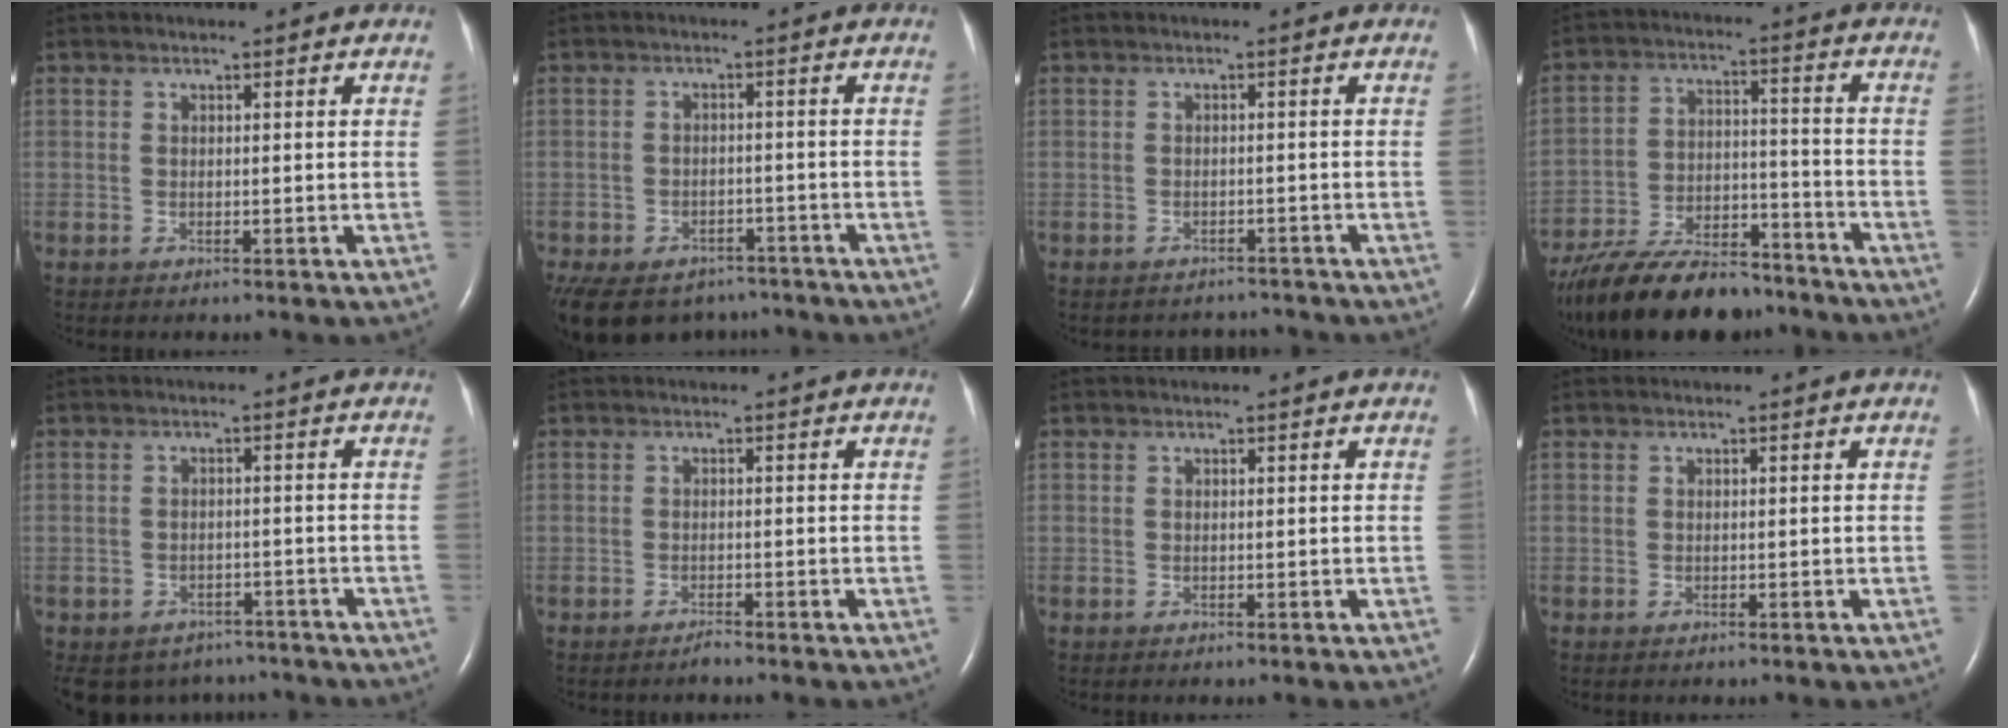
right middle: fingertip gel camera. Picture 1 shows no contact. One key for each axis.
{"total": 18.4, "fx": -12.5, "fy": 11.7, "fz": 6.6, "tx": -0.219, "ty": -0.007, "tz": -0.165}
{"total": 3.2, "fx": -3.0, "fy": 0.8, "fz": -0.7, "tx": 0.008, "ty": -0.003, "tz": -0.042}
{"total": 18.9, "fx": -16.1, "fy": 5.6, "fz": 8.0, "tx": -0.159, "ty": -0.003, "tz": -0.261}
{"total": 7.9, "fx": -6.7, "fy": 4.2, "fz": 0.5, "tx": -0.008, "ty": 0.010, "tz": -0.080}
{"total": 0.9, "fx": -0.8, "fy": -0.1, "fz": 0.2, "tx": -0.006, "ty": -0.002, "tz": -0.012}
{"total": 0.0}
{"total": 0.0}